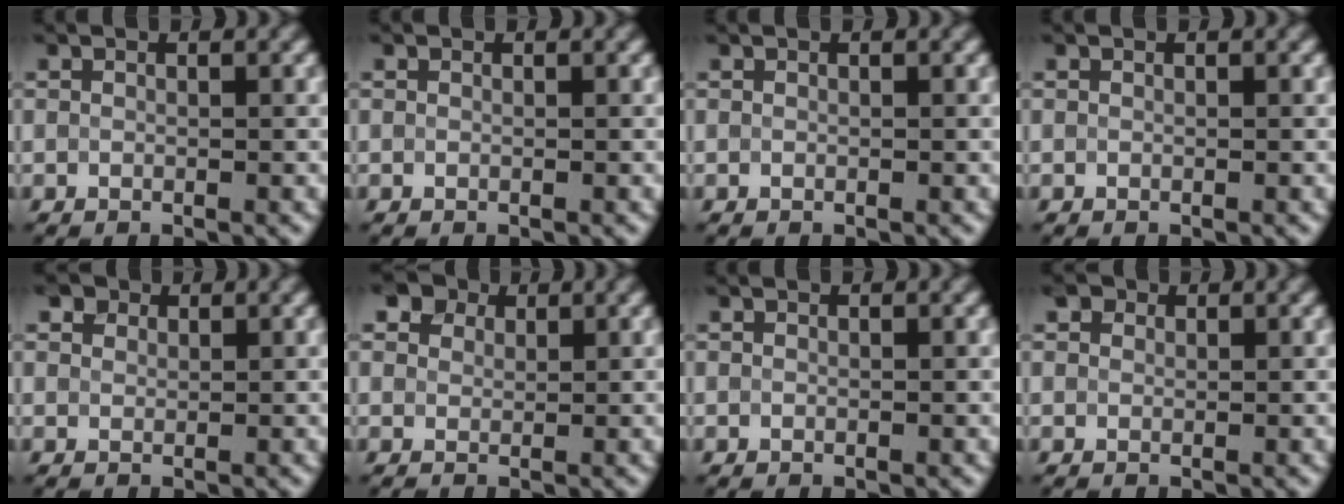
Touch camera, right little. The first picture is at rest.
{"total": 0.0}
{"total": 0.0}
{"total": 0.0}
{"total": 2.4, "force": [1.6, 1.6, 0.9], "torque": [-0.022, 0.009, 0.013]}
{"total": 4.8, "force": [2.9, 3.3, 2.1], "torque": [-0.037, 0.022, 0.024]}
{"total": 0.0}
{"total": 2.0, "force": [1.1, 1.5, 0.8], "torque": [-0.012, 0.012, 0.002]}